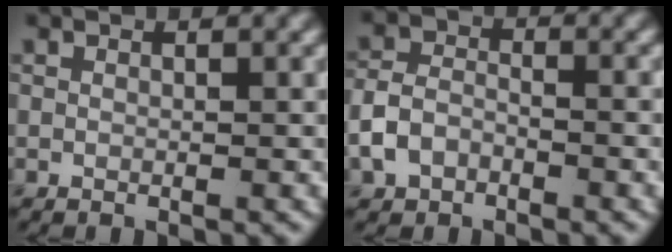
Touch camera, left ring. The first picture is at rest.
{"total": 3.2, "force": [-1.8, 2.2, 1.6], "torque": [-0.033, 0.004, -0.044]}